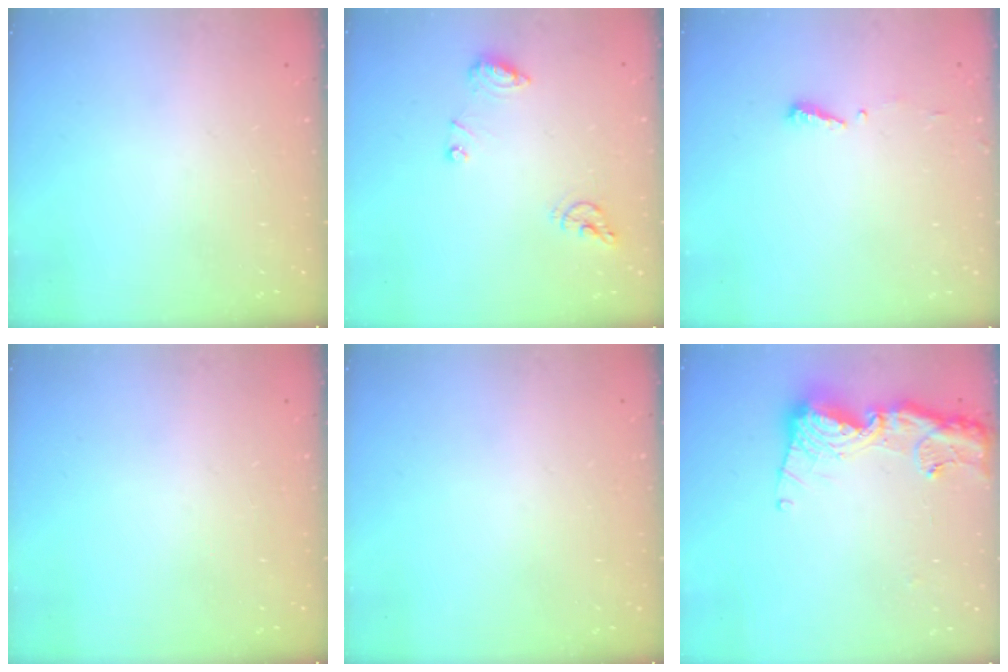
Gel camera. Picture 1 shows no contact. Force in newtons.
{"total": 9.6, "press": 9.6, "slide": 1.1}
{"total": 4.4, "press": 4.4, "slide": 0.3}
{"total": 0.0}
{"total": 0.0}
{"total": 15.2, "press": 15.1, "slide": 1.5}